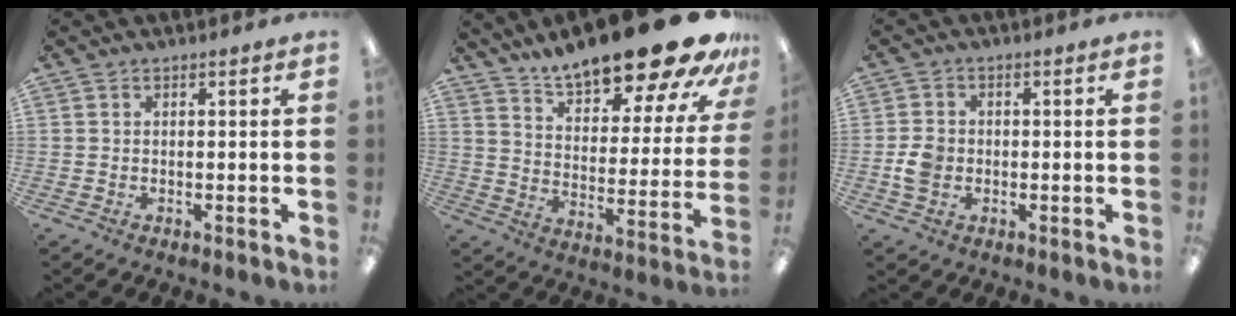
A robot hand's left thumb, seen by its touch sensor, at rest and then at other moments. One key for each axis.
{"total": 21.2, "fx": 17.4, "fy": 5.1, "fz": 11.0, "tx": -0.154, "ty": -0.125, "tz": 0.286}
{"total": 4.5, "fx": -0.8, "fy": 3.6, "fz": 2.5, "tx": -0.041, "ty": 0.001, "tz": -0.015}